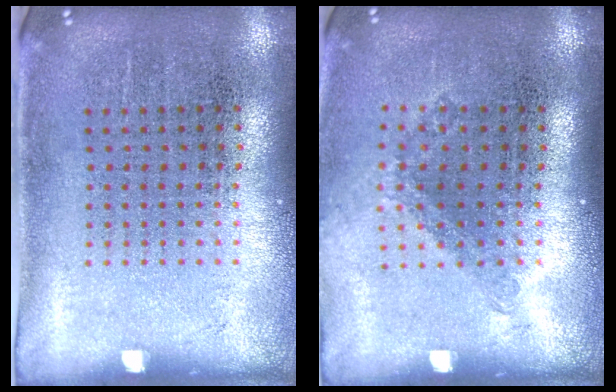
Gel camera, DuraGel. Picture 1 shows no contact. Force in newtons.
{"total": 1.2, "press": 0.9, "slide": 0.8}